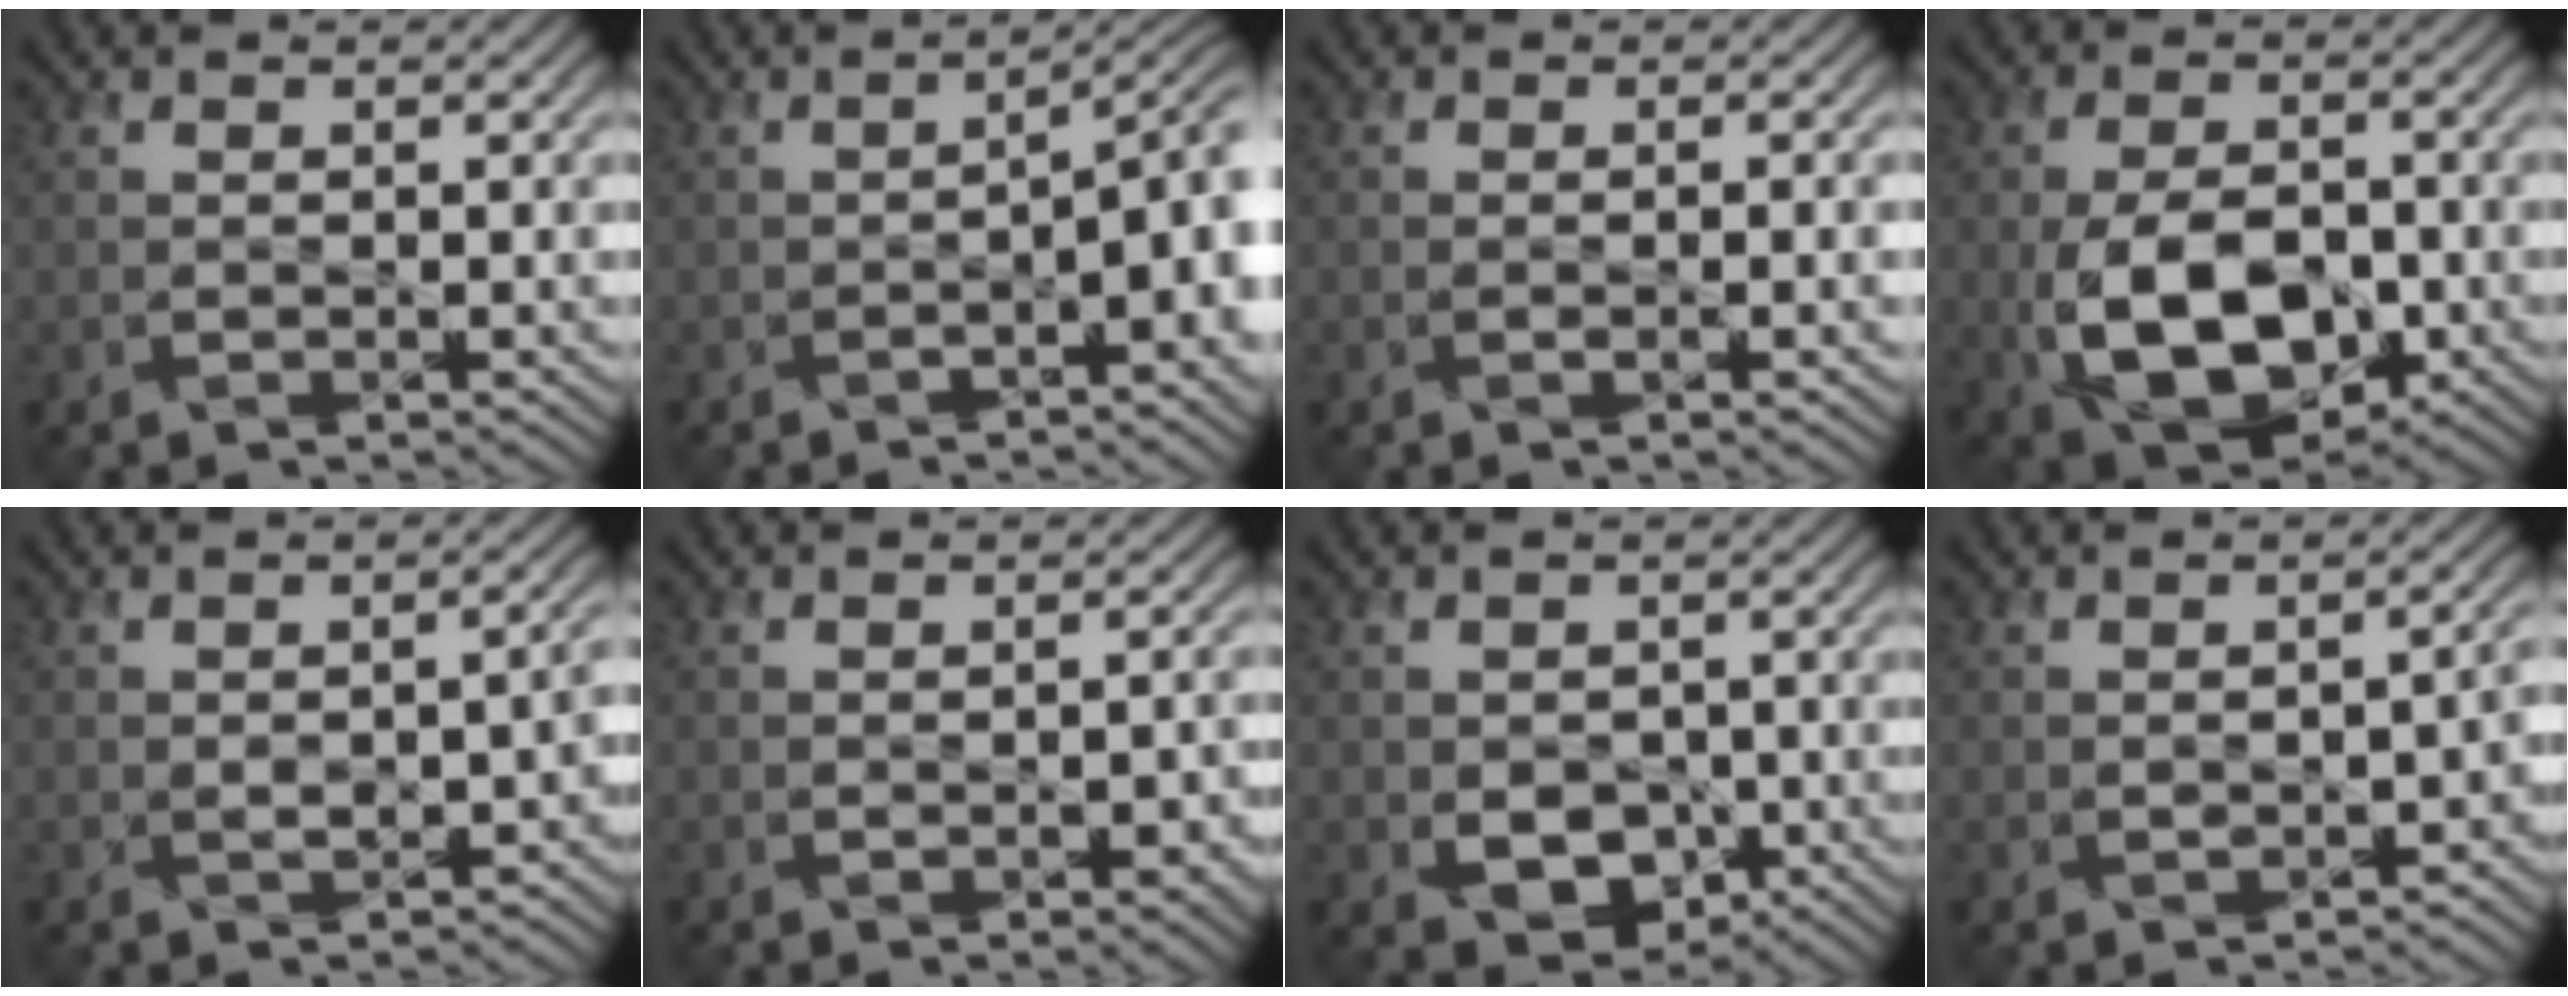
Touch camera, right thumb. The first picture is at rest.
{"total": 6.2, "force": [-1.5, 1.7, 5.7], "torque": [-0.074, -0.003, -0.024]}
{"total": 1.4, "force": [-0.5, 0.1, 1.3], "torque": [-0.021, 0.001, -0.011]}
{"total": 11.3, "force": [-3.3, 6.6, 8.5], "torque": [-0.172, -0.020, -0.058]}
{"total": 4.4, "force": [-1.4, 2.4, 3.4], "torque": [-0.043, -0.005, -0.015]}
{"total": 2.5, "force": [-0.9, 1.3, 1.9], "torque": [-0.023, -0.006, -0.008]}
{"total": 4.4, "force": [-1.1, 3.4, 2.5], "torque": [-0.059, -0.019, -0.011]}
{"total": 3.9, "force": [-1.4, 2.1, 2.9], "torque": [-0.033, -0.005, -0.013]}